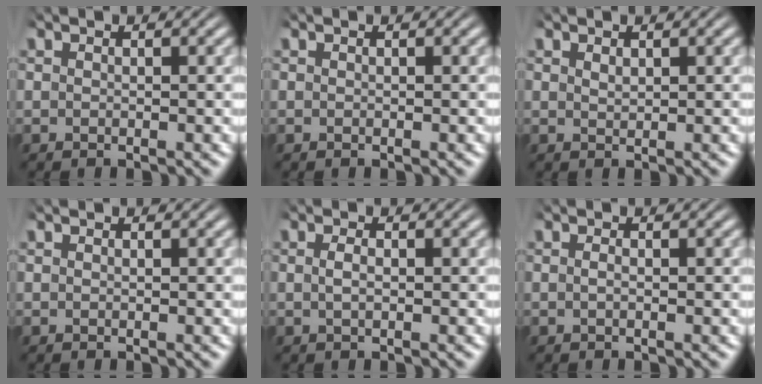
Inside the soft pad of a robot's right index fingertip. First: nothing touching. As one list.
[{"total": 0.0}, {"total": 0.6, "force": [0.4, -0.3, 0.3], "torque": [-0.001, -0.007, 0.016]}, {"total": 0.0}, {"total": 0.9, "force": [-0.3, 0.0, 0.8], "torque": [-0.021, -0.007, -0.001]}, {"total": 0.6, "force": [-0.4, -0.1, 0.4], "torque": [-0.012, -0.006, -0.004]}]